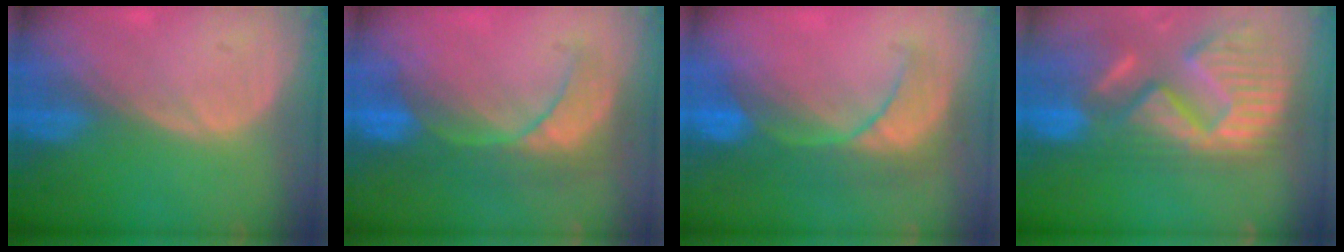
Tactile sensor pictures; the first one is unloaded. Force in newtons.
{"total": 8.0, "press": 7.9, "slide": 1.3}
{"total": 8.3, "press": 8.2, "slide": 1.1}
{"total": 14.7, "press": 12.3, "slide": 8.2}